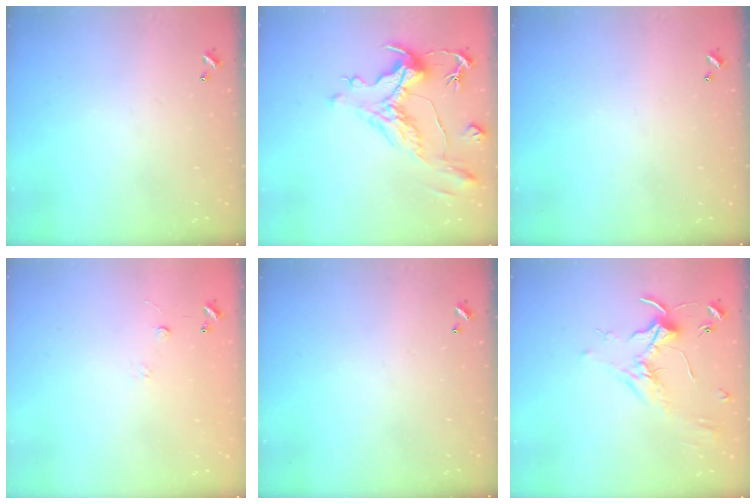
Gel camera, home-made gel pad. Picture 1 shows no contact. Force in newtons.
{"total": 1.6, "press": 0.6, "slide": 1.5}
{"total": 0.0}
{"total": 6.6, "press": 6.6, "slide": 0.6}
{"total": 0.0}
{"total": 1.6, "press": 1.6, "slide": 0.4}